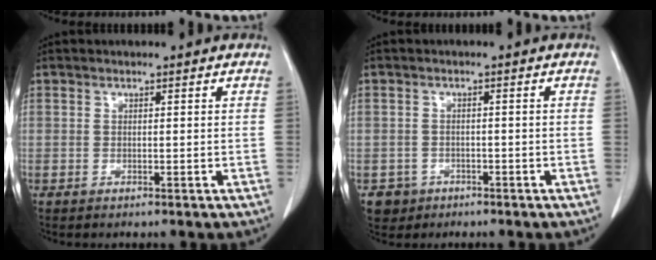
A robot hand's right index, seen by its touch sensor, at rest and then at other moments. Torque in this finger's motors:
{"motor_torque": [-0.27, 0.03, -0.51, -0.19]}